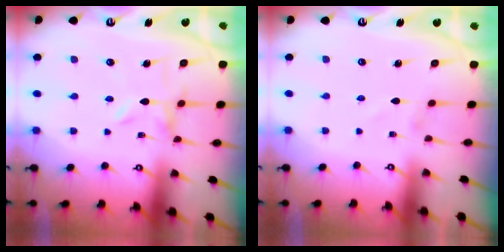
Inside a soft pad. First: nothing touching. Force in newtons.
{"total": 1.5, "press": 1.5, "slide": 0.0}